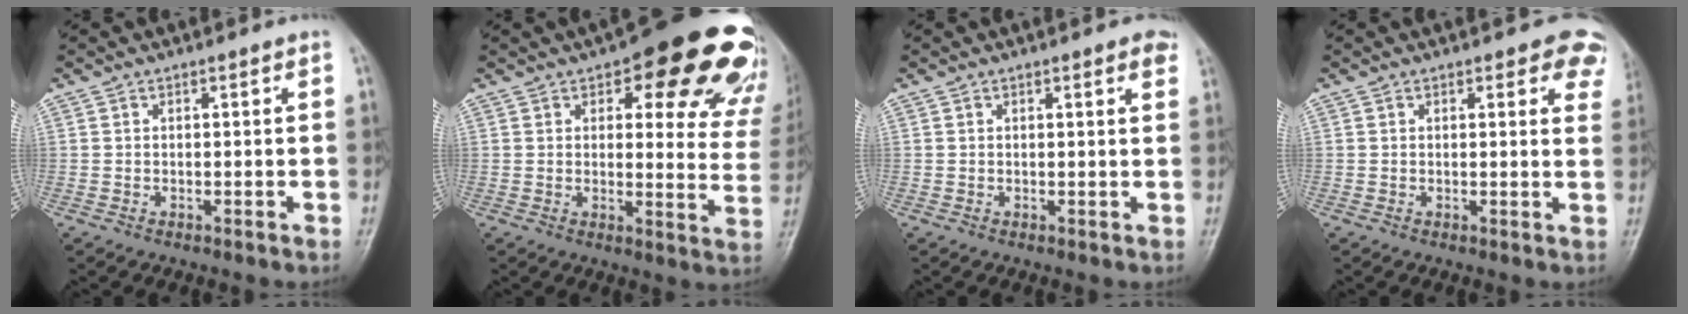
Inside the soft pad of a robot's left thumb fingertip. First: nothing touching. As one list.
[{"total": 21.6, "force": [12.5, 8.1, 15.7], "torque": [-0.136, -0.043, 0.134]}, {"total": 3.0, "force": [1.8, 0.7, 2.3], "torque": [-0.019, -0.002, 0.017]}, {"total": 6.4, "force": [4.5, 2.9, 3.5], "torque": [-0.001, -0.017, 0.033]}]